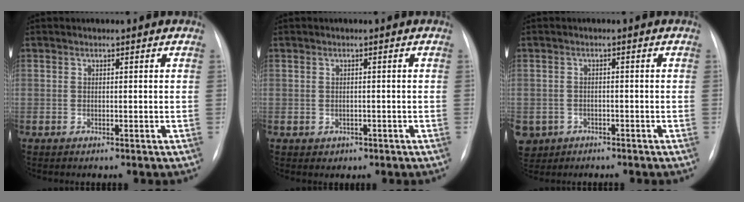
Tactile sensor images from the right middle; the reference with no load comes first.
{"total": 1.3, "force": [-0.5, 1.1, 0.3], "torque": [-0.005, 0.003, -0.001]}
{"total": 6.1, "force": [-3.4, 4.9, 1.2], "torque": [-0.032, 0.003, -0.052]}